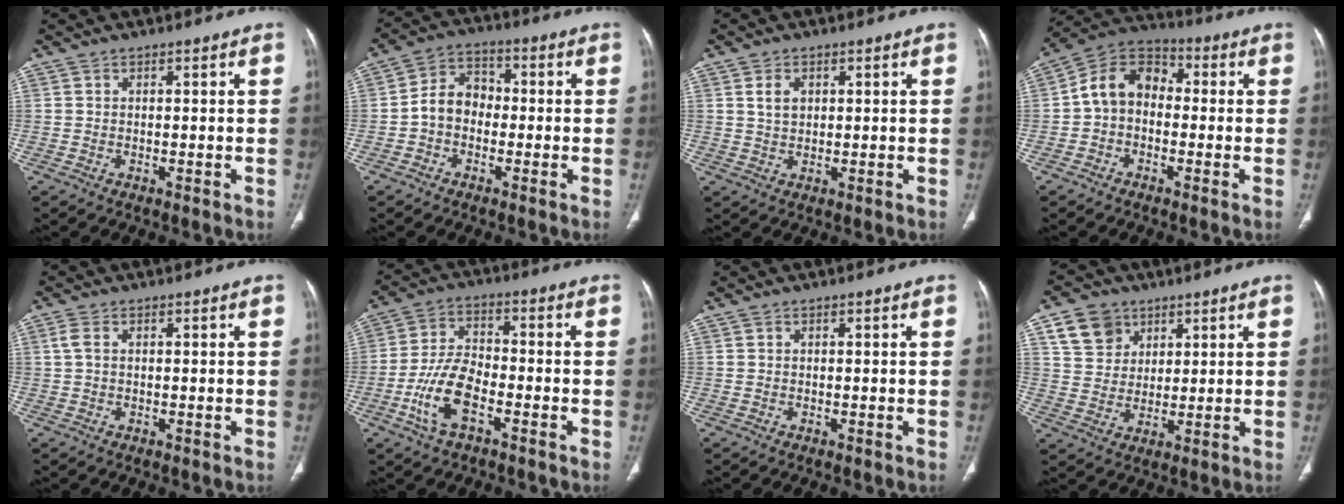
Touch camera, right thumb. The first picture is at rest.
{"total": 7.0, "force": [-1.4, 5.5, 4.1], "torque": [-0.051, 0.029, -0.041]}
{"total": 3.1, "force": [1.0, 2.1, 2.0], "torque": [-0.030, -0.003, 0.020]}
{"total": 9.6, "force": [-0.7, 7.4, 6.2], "torque": [-0.088, 0.036, -0.031]}
{"total": 2.0, "force": [0.5, 1.1, 1.5], "torque": [-0.043, 0.010, 0.011]}
{"total": 10.3, "force": [-4.3, 4.8, 8.0], "torque": [-0.166, 0.021, -0.083]}
{"total": 0.0}
{"total": 8.4, "force": [4.5, 6.6, 2.7], "torque": [-0.020, -0.011, 0.089]}